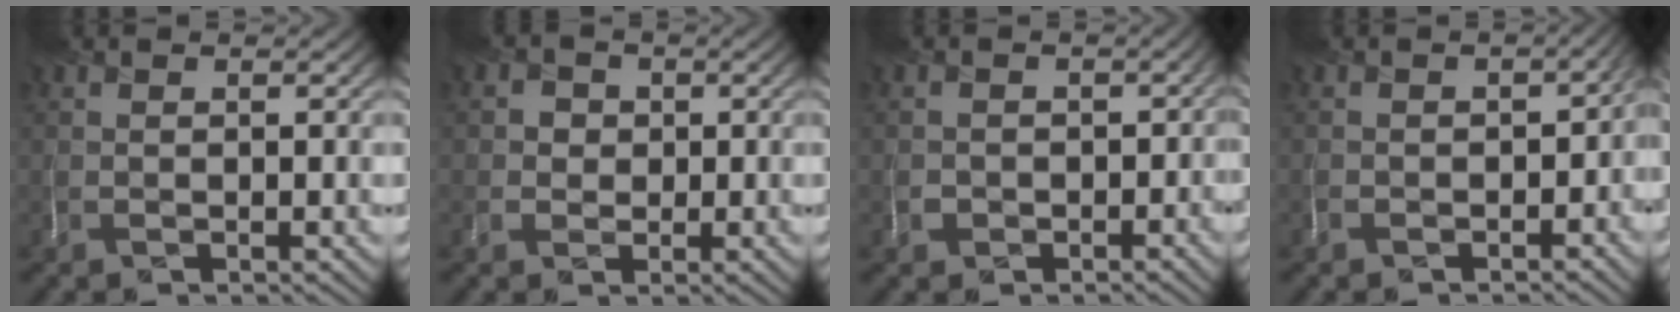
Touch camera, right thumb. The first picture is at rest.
{"total": 2.1, "force": [0.1, 2.1, -0.3], "torque": [0.010, -0.005, 0.004]}
{"total": 2.2, "force": [-1.1, 1.9, -0.3], "torque": [0.009, -0.011, -0.017]}
{"total": 2.3, "force": [-1.5, 1.5, 1.0], "torque": [-0.012, -0.015, -0.020]}